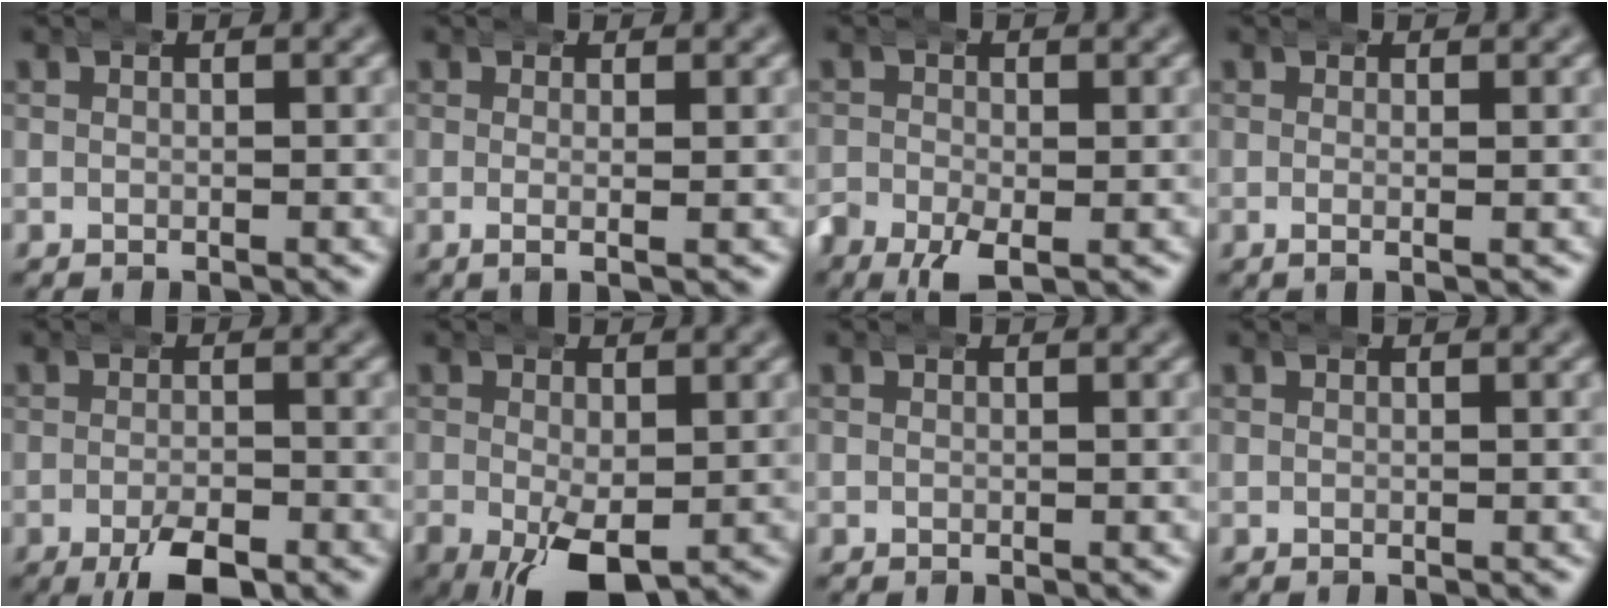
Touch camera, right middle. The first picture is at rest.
{"total": 1.4, "force": [-0.3, -0.1, 1.4], "torque": [-0.030, -0.003, -0.006]}
{"total": 3.8, "force": [-2.1, 2.1, 2.3], "torque": [-0.054, -0.023, -0.029]}
{"total": 1.0, "force": [-0.2, -0.1, 0.9], "torque": [-0.018, 0.000, -0.007]}
{"total": 5.0, "force": [-3.1, 1.5, 3.6], "torque": [-0.043, -0.009, -0.049]}
{"total": 6.9, "force": [-3.1, 3.5, 5.0], "torque": [-0.112, -0.046, -0.027]}
{"total": 0.0}
{"total": 0.0}